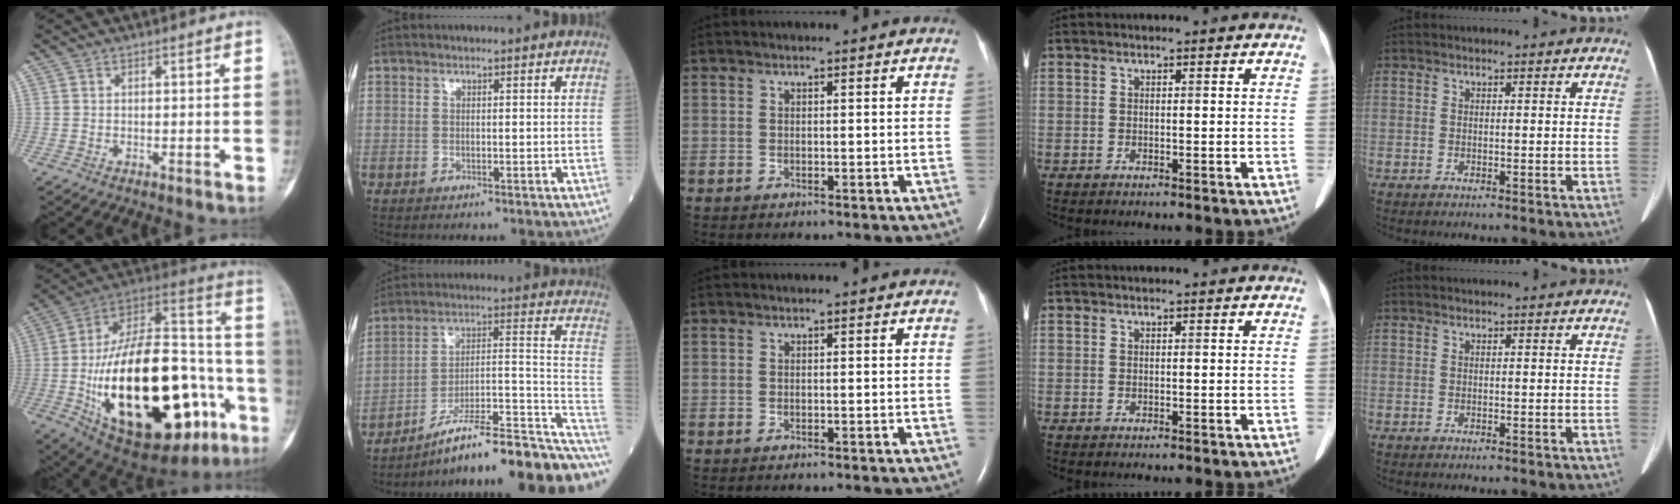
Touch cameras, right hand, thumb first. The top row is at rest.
{"thumb": {"total": 41.7, "force": [-11.3, 19.1, 35.3], "torque": [-0.570, 0.025, -0.158]}, "index": {"total": 22.5, "force": [-14.8, 4.2, 16.4], "torque": [-0.160, 0.042, -0.220]}}